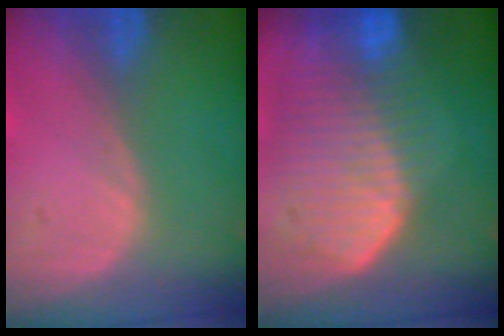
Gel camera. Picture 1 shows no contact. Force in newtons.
{"total": 10.7, "press": 9.4, "slide": 5.2}